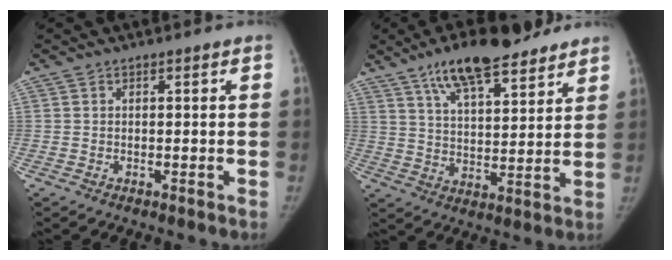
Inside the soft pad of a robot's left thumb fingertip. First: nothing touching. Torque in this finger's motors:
{"motor_torque": [0.19, 0.28, 0.39, -0.30, 0.12]}